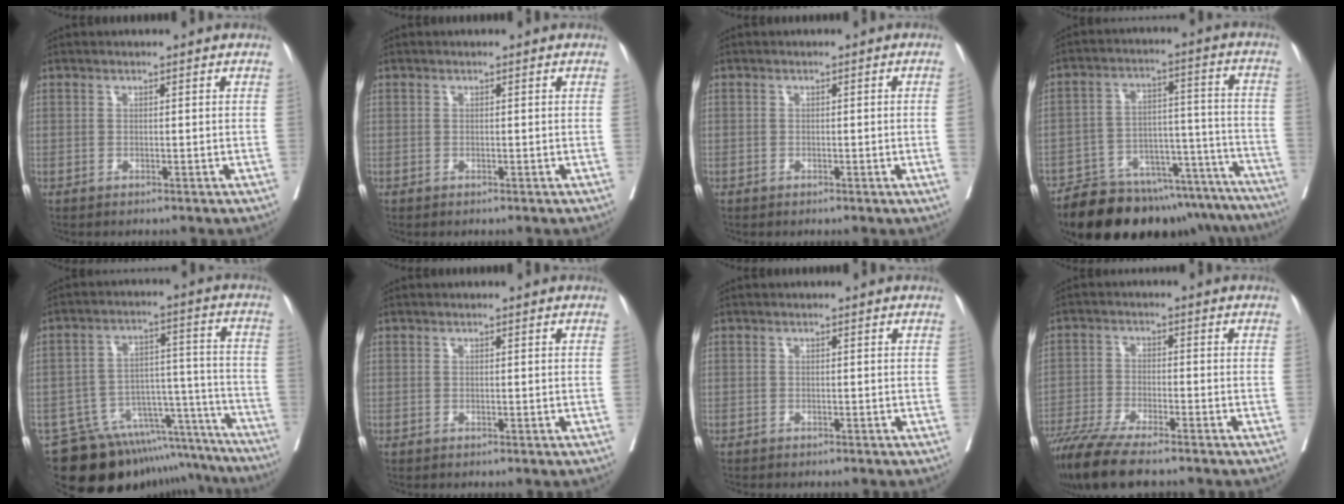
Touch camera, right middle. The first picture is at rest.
{"total": 0.6, "force": [0.6, 0.0, -0.1], "torque": [0.002, 0.004, 0.009]}
{"total": 0.9, "force": [0.4, 0.0, 0.8], "torque": [-0.012, 0.007, 0.007]}
{"total": 25.0, "force": [-21.5, 8.5, 9.6], "torque": [-0.107, 0.025, -0.294]}
{"total": 19.2, "force": [-16.7, 7.4, 5.9], "torque": [-0.055, 0.046, -0.230]}
{"total": 0.6, "force": [0.6, -0.1, -0.1], "torque": [0.000, 0.002, 0.011]}
{"total": 1.0, "force": [-0.8, 0.2, 0.6], "torque": [-0.012, 0.000, -0.009]}
{"total": 10.5, "force": [-8.3, 1.2, 6.2], "torque": [-0.104, -0.026, -0.141]}